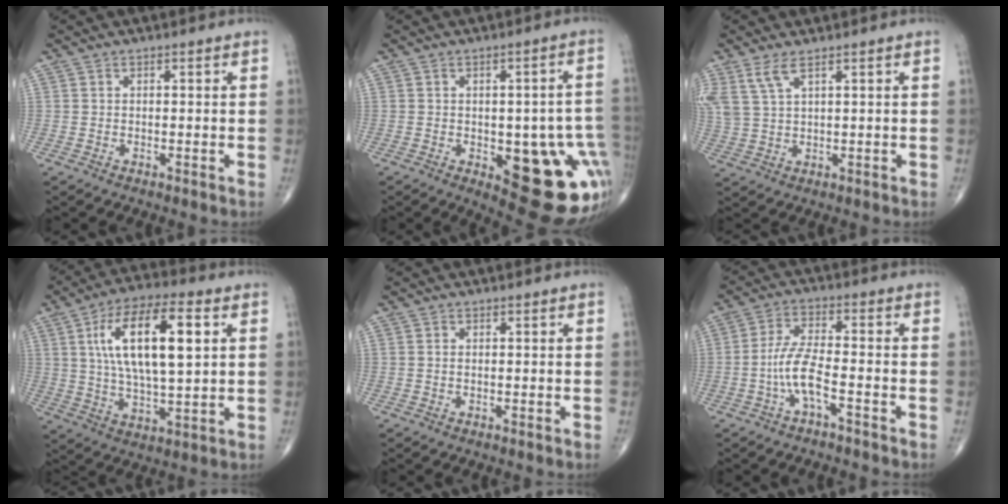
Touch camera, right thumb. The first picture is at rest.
{"total": 19.2, "force": [-5.0, 7.9, 16.8], "torque": [-0.144, 0.016, -0.033]}
{"total": 5.0, "force": [3.1, 1.5, 3.6], "torque": [-0.094, -0.005, 0.075]}
{"total": 18.0, "force": [4.8, 6.7, 16.0], "torque": [-0.279, 0.002, 0.082]}
{"total": 0.6, "force": [0.1, 0.3, 0.5], "torque": [-0.013, 0.003, 0.004]}
{"total": 6.7, "force": [-2.7, 1.6, 5.9], "torque": [-0.129, 0.029, -0.054]}